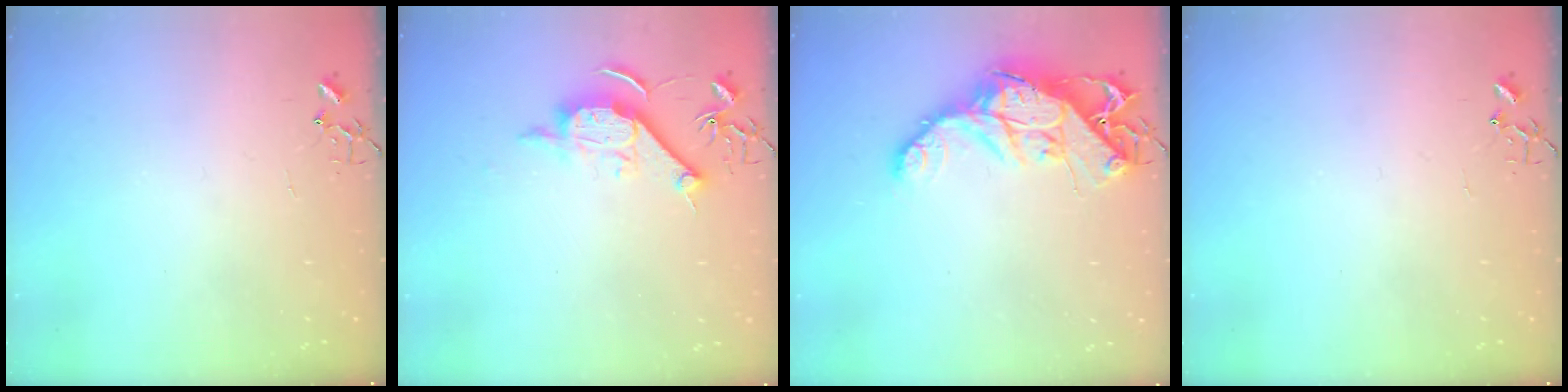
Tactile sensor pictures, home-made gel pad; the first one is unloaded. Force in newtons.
{"total": 11.3, "press": 11.3, "slide": 0.5}
{"total": 16.1, "press": 16.1, "slide": 1.6}
{"total": 0.0}